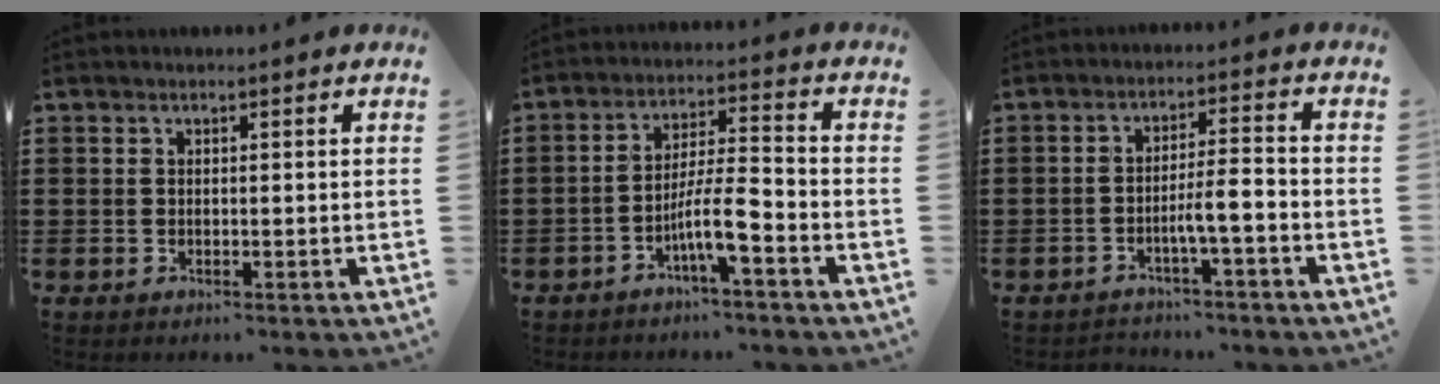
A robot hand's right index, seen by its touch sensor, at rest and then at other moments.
{"total": 7.5, "force": [-3.8, 1.2, 6.3], "torque": [-0.126, -0.002, -0.074]}
{"total": 4.8, "force": [-2.4, 0.7, 4.1], "torque": [-0.072, 0.002, -0.043]}